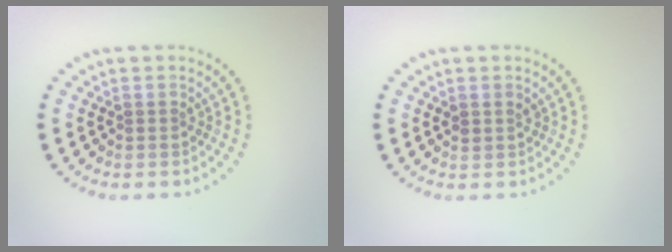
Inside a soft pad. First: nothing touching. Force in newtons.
{"total": 0.9, "press": 0.8, "slide": 0.5}